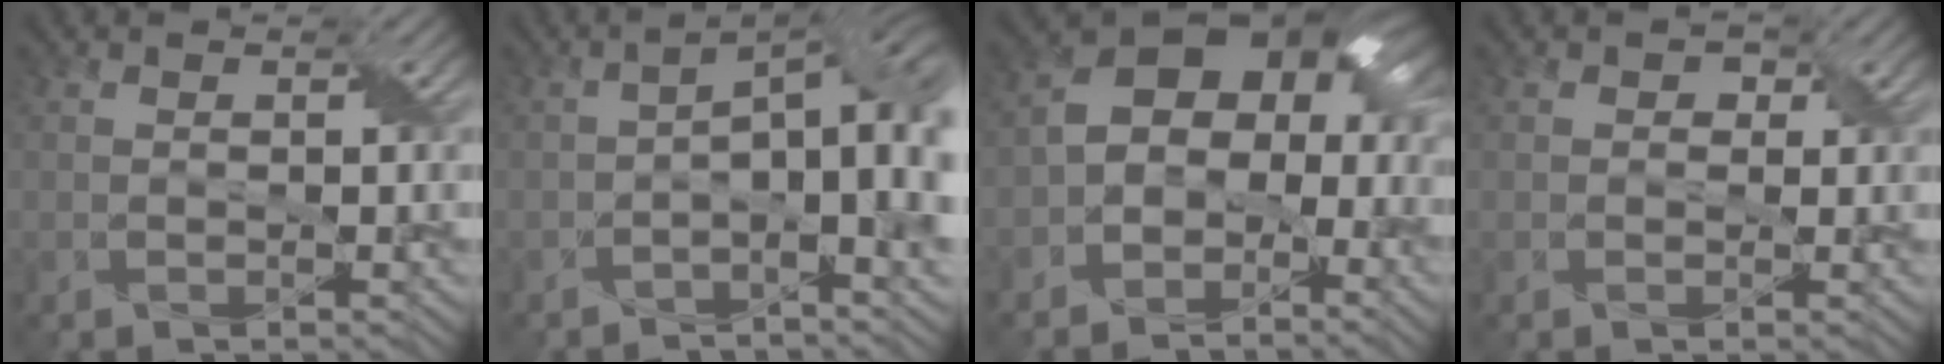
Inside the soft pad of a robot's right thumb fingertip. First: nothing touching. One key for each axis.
{"total": 10.6, "fx": -1.0, "fy": 4.4, "fz": 9.5, "tx": -0.135, "ty": -0.005, "tz": -0.014}
{"total": 12.3, "fx": -2.1, "fy": 9.1, "fz": 8.0, "tx": -0.120, "ty": -0.006, "tz": -0.038}
{"total": 1.2, "fx": 0.3, "fy": 1.0, "fz": 0.5, "tx": -0.007, "ty": -0.002, "tz": -0.001}